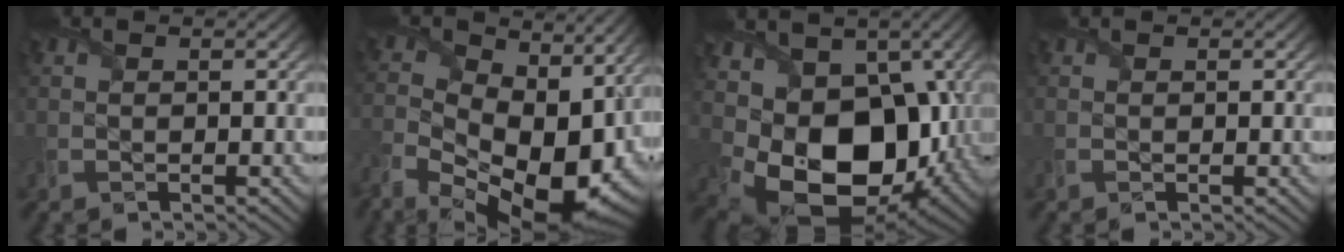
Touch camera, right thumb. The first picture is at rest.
{"total": 16.8, "force": [-3.7, 10.5, 12.5], "torque": [-0.249, -0.035, -0.045]}
{"total": 15.6, "force": [-0.5, 11.6, 10.4], "torque": [-0.190, -0.055, 0.017]}
{"total": 0.0}